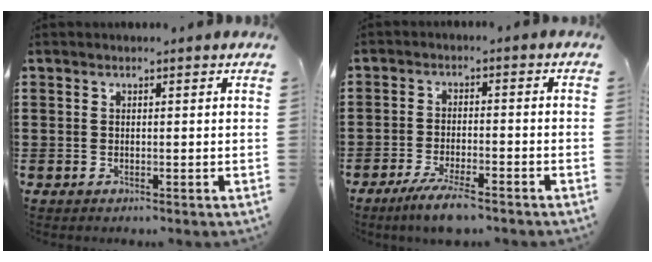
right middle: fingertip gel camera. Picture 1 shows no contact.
{"total": 5.1, "force": [-4.0, 0.5, 3.1], "torque": [-0.062, -0.007, -0.075]}